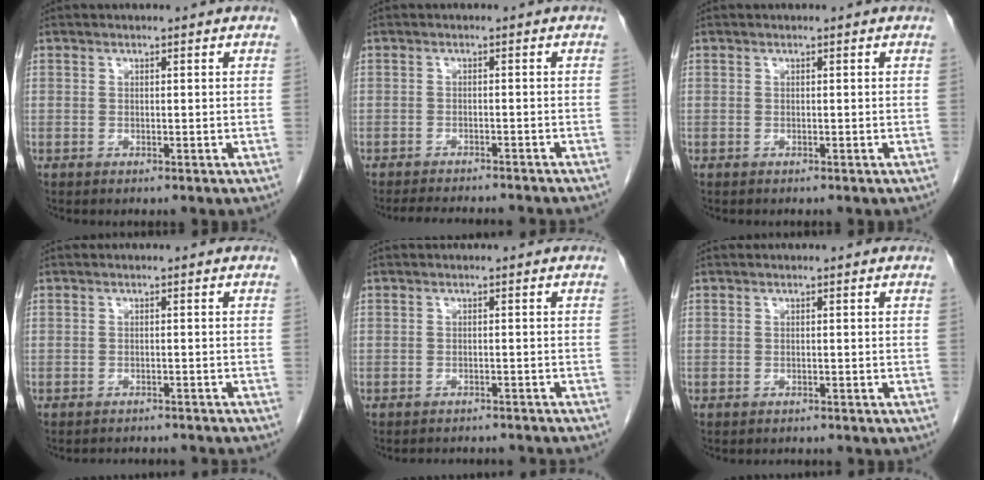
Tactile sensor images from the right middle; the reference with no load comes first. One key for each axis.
{"total": 9.9, "fx": -9.2, "fy": 1.2, "fz": 3.5, "tx": -0.050, "ty": -0.008, "tz": -0.115}
{"total": 0.0}
{"total": 6.7, "fx": -6.4, "fy": 1.0, "fz": 1.5, "tx": -0.017, "ty": -0.002, "tz": -0.073}
{"total": 7.1, "fx": -6.9, "fy": 1.1, "fz": 1.5, "tx": -0.016, "ty": 0.001, "tz": -0.077}
{"total": 1.9, "fx": -1.9, "fy": 0.3, "fz": 0.3, "tx": -0.008, "ty": -0.007, "tz": -0.023}